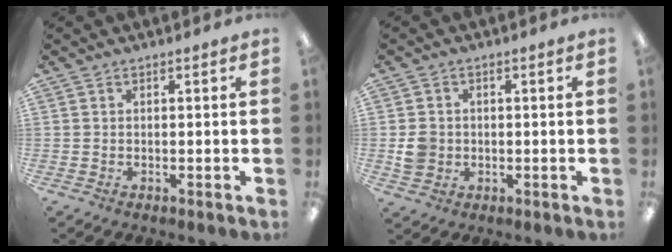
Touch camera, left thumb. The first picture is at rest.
{"total": 4.4, "force": [-0.4, 4.0, 1.6], "torque": [-0.015, 0.002, -0.007]}